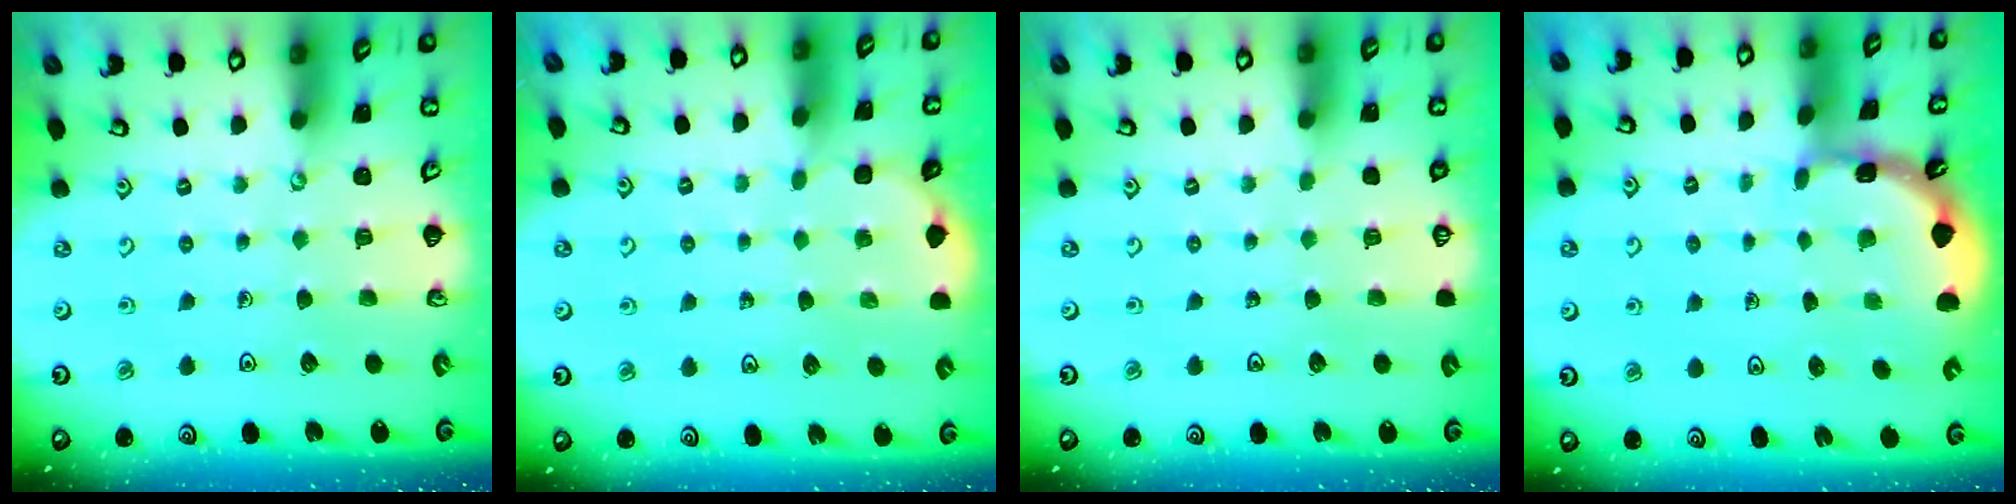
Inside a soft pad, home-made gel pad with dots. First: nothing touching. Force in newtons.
{"total": 2.1, "press": 2.1, "slide": 0.2}
{"total": 0.0}
{"total": 1.9, "press": 1.9, "slide": 0.1}